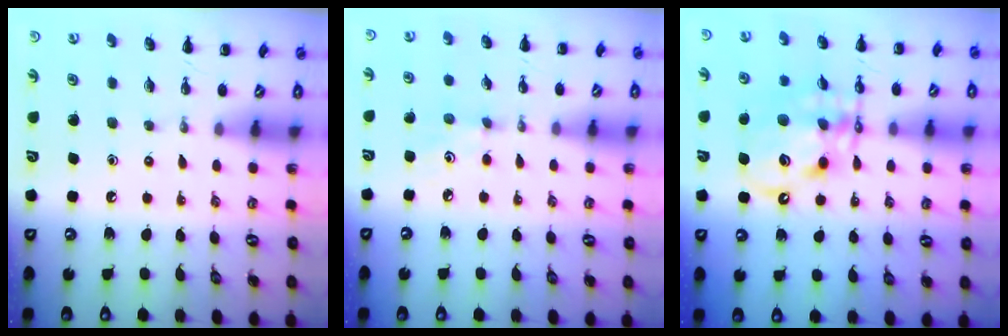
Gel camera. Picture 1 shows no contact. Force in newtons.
{"total": 3.9, "press": 3.7, "slide": 1.0}
{"total": 12.3, "press": 11.8, "slide": 3.2}